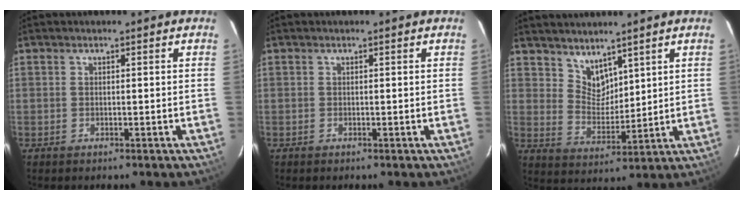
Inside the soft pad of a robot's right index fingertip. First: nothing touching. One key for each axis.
{"total": 0.0}
{"total": 6.0, "fx": 4.9, "fy": 3.0, "fz": 1.7, "tx": -0.021, "ty": -0.002, "tz": 0.100}